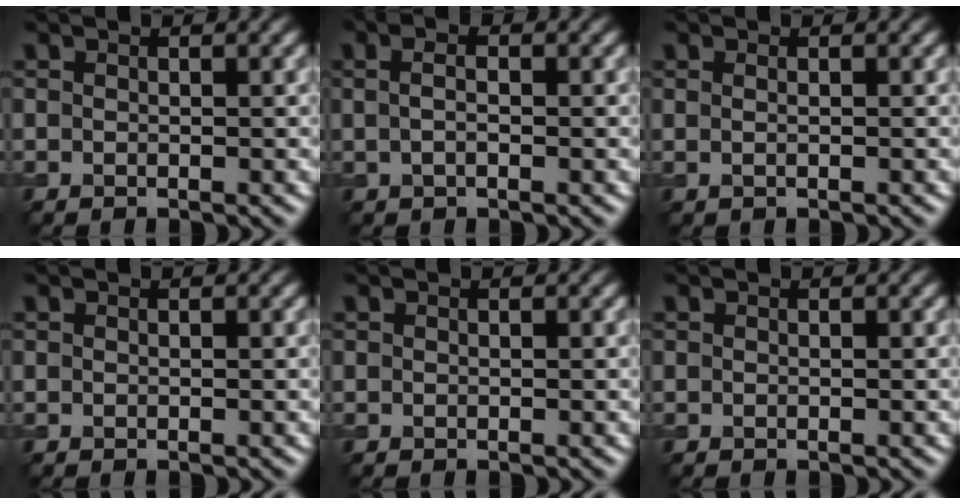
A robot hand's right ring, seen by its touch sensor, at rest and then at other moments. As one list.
[{"total": 2.2, "force": [0.5, 1.1, 1.9], "torque": [-0.031, 0.000, -0.002]}, {"total": 0.9, "force": [0.1, 0.4, 0.8], "torque": [-0.012, -0.002, -0.003]}, {"total": 0.0}, {"total": 0.0}, {"total": 0.0}]